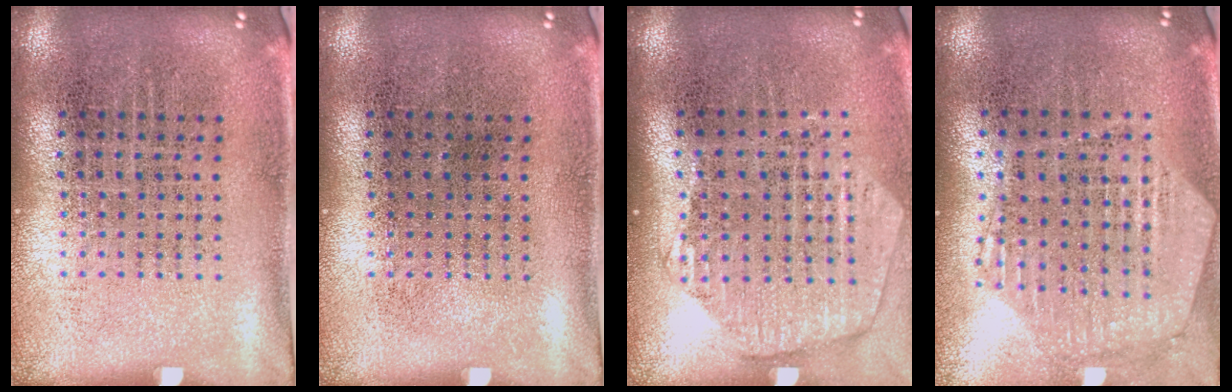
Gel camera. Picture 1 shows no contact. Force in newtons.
{"total": 0.0}
{"total": 1.8, "press": 1.6, "slide": 0.9}
{"total": 1.1, "press": 1.1, "slide": 0.2}